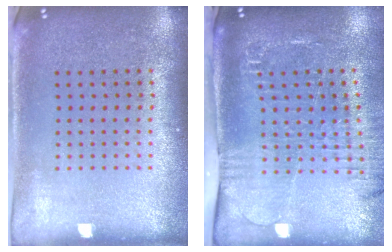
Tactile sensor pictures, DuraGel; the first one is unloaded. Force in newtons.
{"total": 2.1, "press": 1.9, "slide": 0.9}